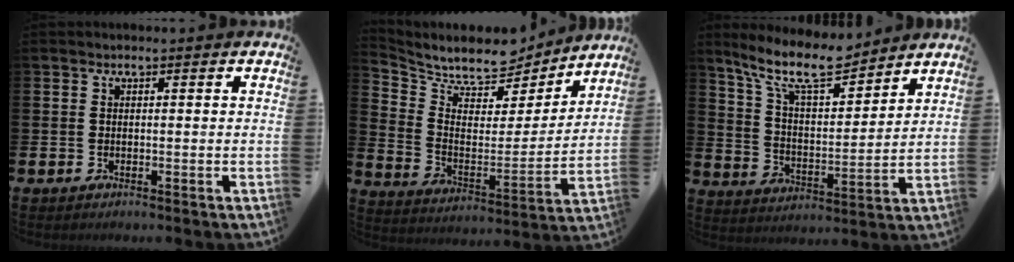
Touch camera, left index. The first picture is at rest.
{"total": 8.5, "force": [7.8, 2.9, 1.7], "torque": [-0.079, -0.062, 0.136]}
{"total": 11.0, "force": [9.5, 2.5, 4.9], "torque": [-0.117, -0.047, 0.170]}